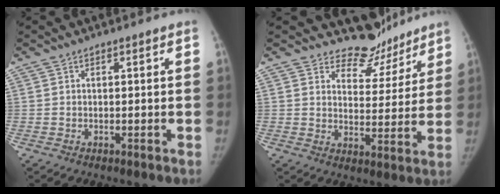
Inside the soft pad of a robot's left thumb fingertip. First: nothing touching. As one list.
[{"total": 8.6, "force": [7.8, 3.8, 0.2], "torque": [0.034, -0.070, 0.115]}]